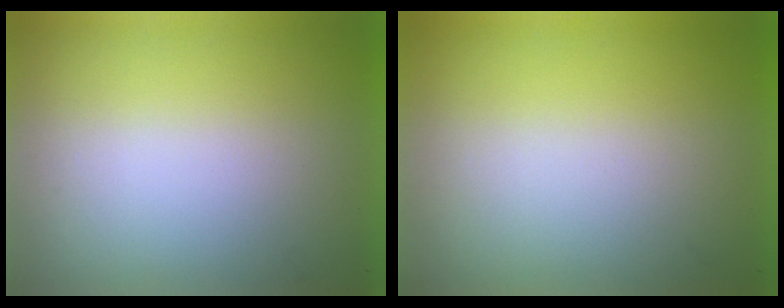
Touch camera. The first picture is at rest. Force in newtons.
{"total": 0.0}